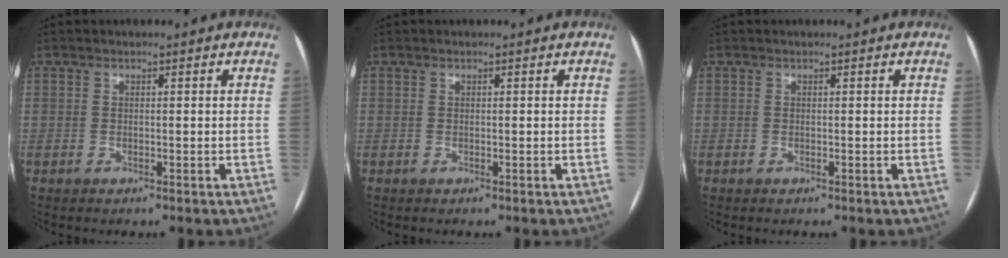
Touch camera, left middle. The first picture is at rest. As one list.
[{"total": 0.0}, {"total": 0.0}]